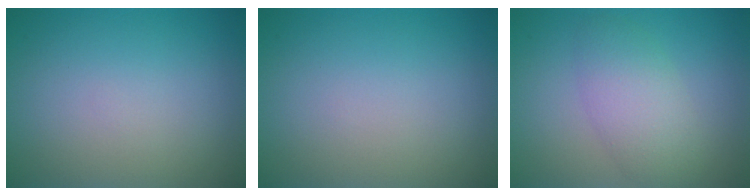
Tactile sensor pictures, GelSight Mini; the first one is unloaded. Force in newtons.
{"total": 0.0}
{"total": 3.9, "press": 3.9, "slide": 0.1}